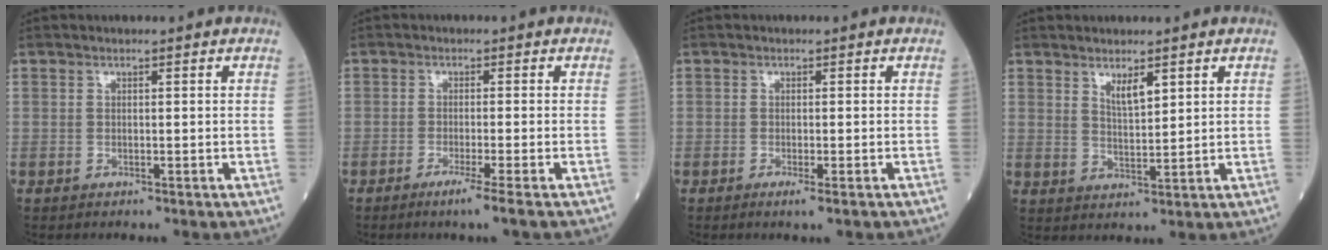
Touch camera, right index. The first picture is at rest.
{"total": 3.7, "force": [-2.4, -1.1, 2.6], "torque": [-0.043, -0.008, -0.044]}
{"total": 1.7, "force": [-1.1, -0.2, 1.3], "torque": [-0.020, -0.005, -0.018]}
{"total": 3.3, "force": [2.1, 0.7, 2.4], "torque": [-0.045, -0.006, 0.043]}